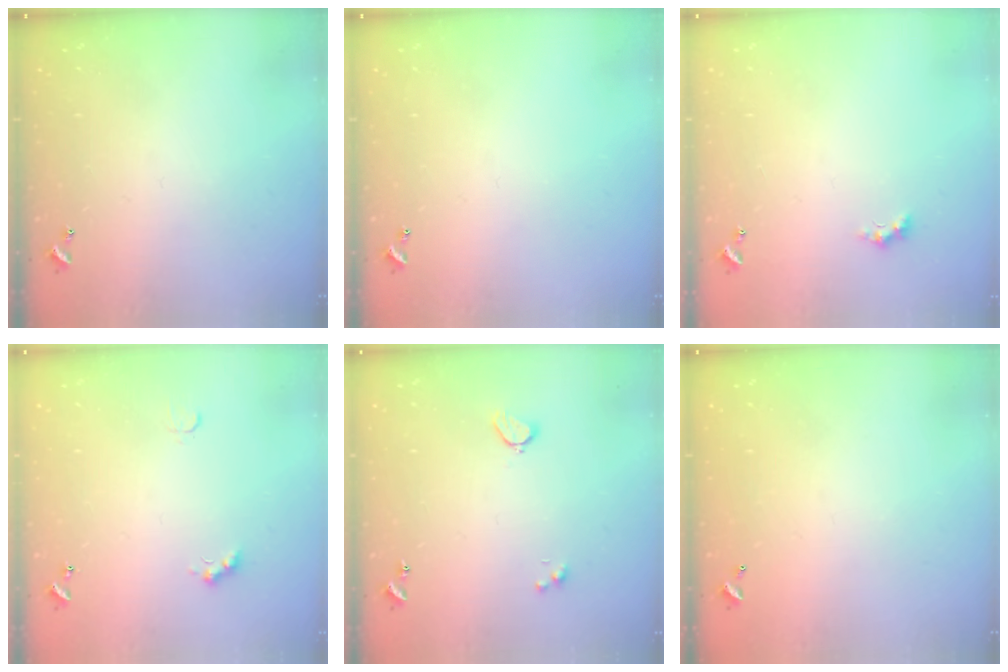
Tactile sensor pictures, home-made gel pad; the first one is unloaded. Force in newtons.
{"total": 0.0}
{"total": 1.1, "press": 1.1, "slide": 0.4}
{"total": 2.4, "press": 2.3, "slide": 0.5}
{"total": 2.0, "press": 1.9, "slide": 0.6}
{"total": 2.9, "press": 2.9, "slide": 0.1}